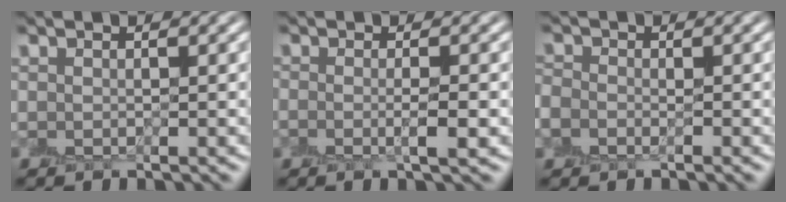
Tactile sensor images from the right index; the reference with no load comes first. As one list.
[{"total": 1.7, "force": [-0.7, 0.4, 1.5], "torque": [-0.025, -0.004, -0.015]}, {"total": 1.6, "force": [-0.8, 1.3, 0.5], "torque": [-0.006, -0.001, -0.018]}]